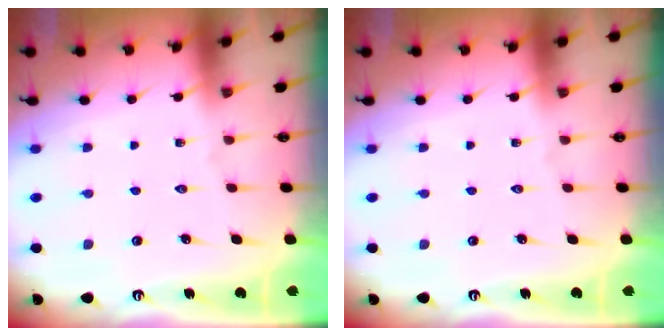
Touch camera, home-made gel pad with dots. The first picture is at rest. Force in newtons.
{"total": 0.0}